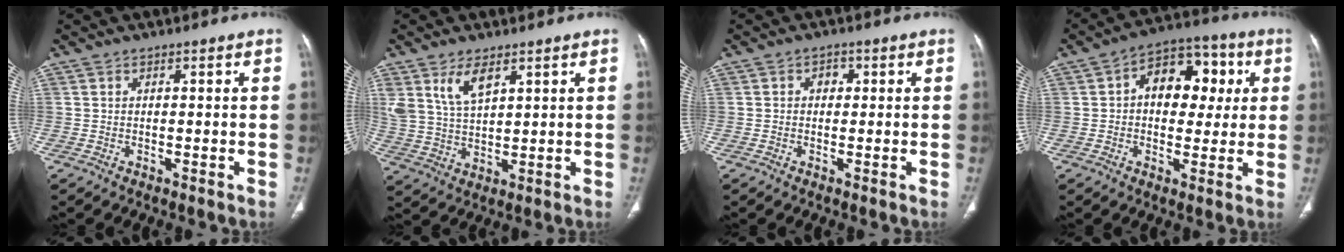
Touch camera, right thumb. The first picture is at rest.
{"total": 7.1, "force": [4.1, 3.2, 4.9], "torque": [-0.090, -0.021, 0.088]}
{"total": 1.8, "force": [0.2, 1.5, 1.0], "torque": [-0.004, 0.005, -0.001]}
{"total": 12.9, "force": [2.3, 8.7, 9.2], "torque": [-0.081, 0.019, 0.025]}